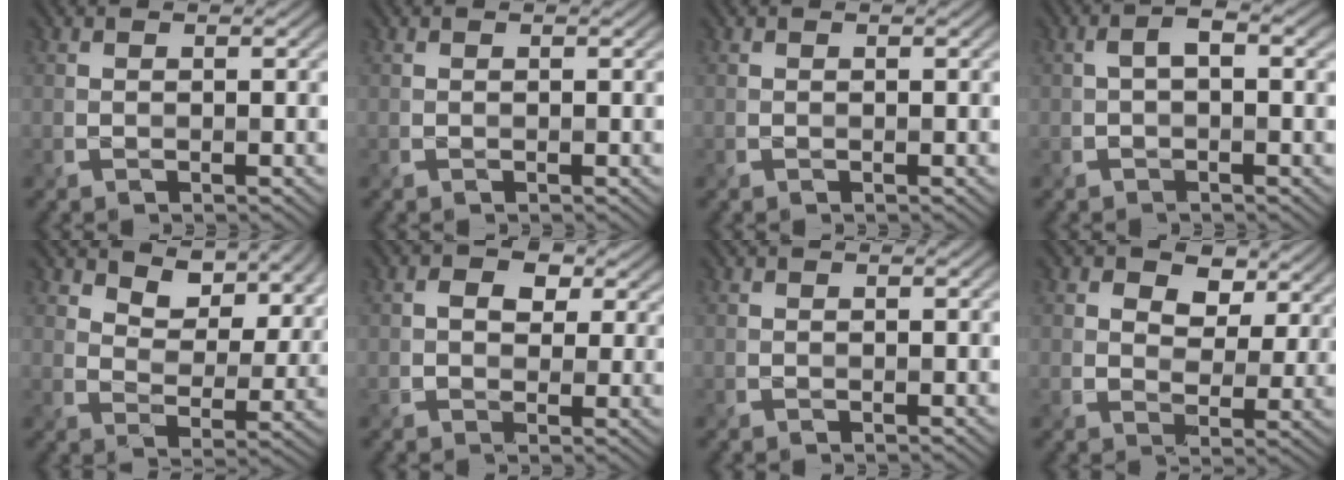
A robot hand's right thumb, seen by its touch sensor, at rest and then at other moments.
{"total": 0.0}
{"total": 0.0}
{"total": 2.9, "force": [0.2, 1.4, 2.5], "torque": [-0.051, 0.006, 0.003]}
{"total": 8.5, "force": [5.6, 4.5, 4.5], "torque": [-0.086, -0.001, 0.091]}
{"total": 4.1, "force": [1.5, 3.1, 2.3], "torque": [-0.037, -0.007, 0.018]}
{"total": 0.0}
{"total": 6.9, "force": [3.5, 4.6, 3.8], "torque": [-0.071, -0.005, 0.053]}